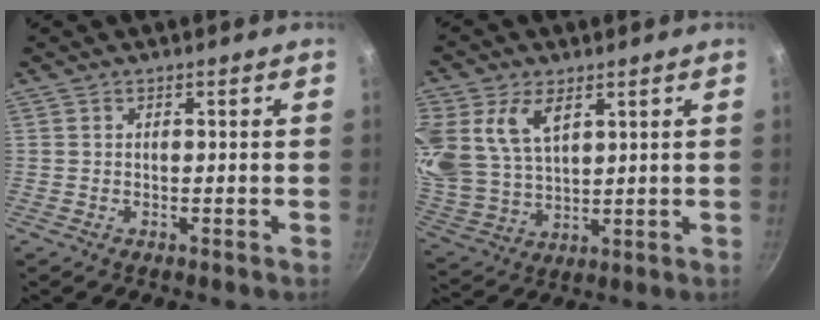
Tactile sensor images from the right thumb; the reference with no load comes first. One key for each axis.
{"total": 16.6, "fx": 6.9, "fy": 10.6, "fz": 10.7, "tx": -0.229, "ty": -0.013, "tz": 0.149}